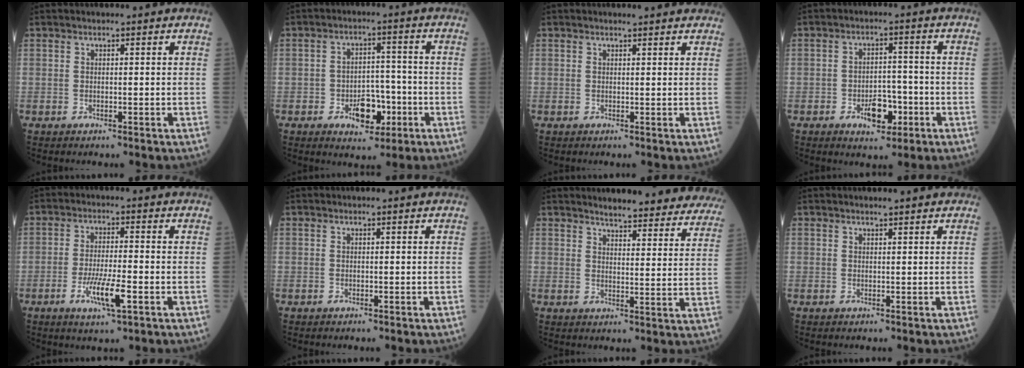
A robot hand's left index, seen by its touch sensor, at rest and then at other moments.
{"total": 6.4, "force": [-2.7, 3.8, 4.4], "torque": [-0.063, 0.013, -0.039]}
{"total": 3.0, "force": [2.7, 0.6, 1.1], "torque": [-0.017, 0.012, 0.026]}
{"total": 5.5, "force": [-2.5, 2.9, 3.9], "torque": [-0.059, 0.008, -0.037]}
{"total": 6.3, "force": [-2.6, 0.6, 5.7], "torque": [-0.110, -0.009, -0.047]}
{"total": 0.0}
{"total": 21.5, "force": [19.9, 3.8, 7.0], "torque": [-0.069, -0.055, 0.219]}
{"total": 2.1, "force": [1.7, 0.3, 1.2], "torque": [-0.017, 0.013, 0.023]}